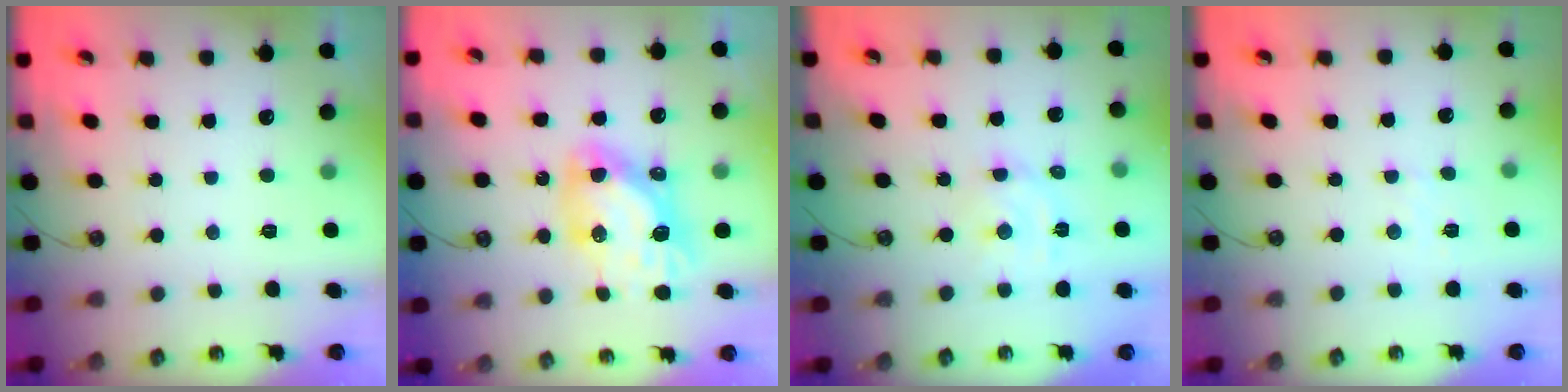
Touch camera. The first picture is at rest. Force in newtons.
{"total": 13.4, "press": 13.3, "slide": 1.5}
{"total": 5.5, "press": 5.5, "slide": 0.7}
{"total": 2.8, "press": 2.7, "slide": 0.5}